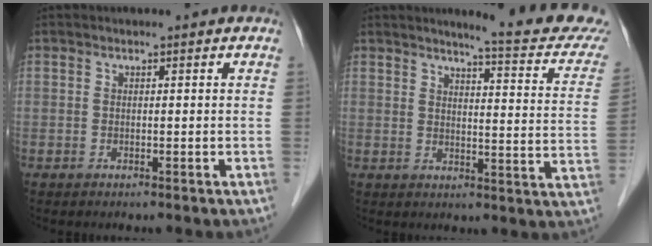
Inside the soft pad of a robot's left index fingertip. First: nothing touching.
{"total": 13.7, "force": [12.4, 0.2, 5.7], "torque": [-0.063, -0.050, 0.130]}